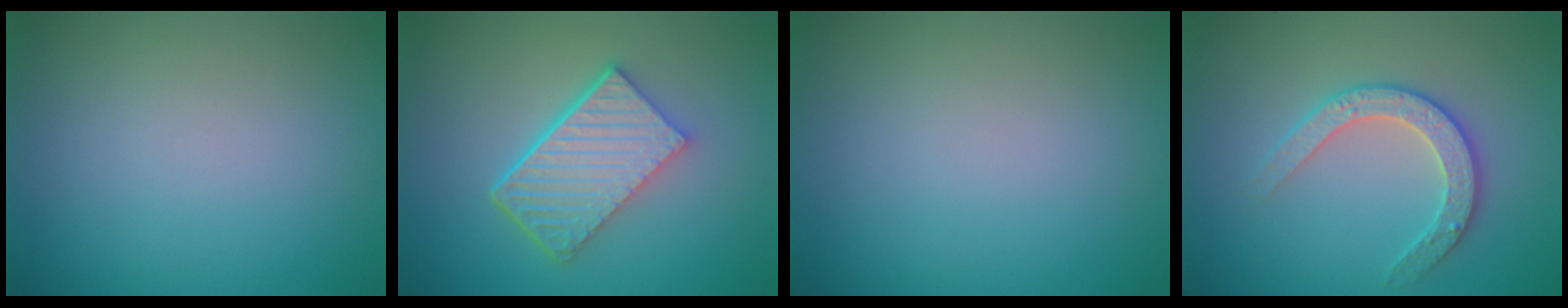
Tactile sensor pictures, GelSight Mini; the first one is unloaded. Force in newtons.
{"total": 6.4, "press": 4.4, "slide": 4.6}
{"total": 0.0}
{"total": 2.8, "press": 2.7, "slide": 0.6}